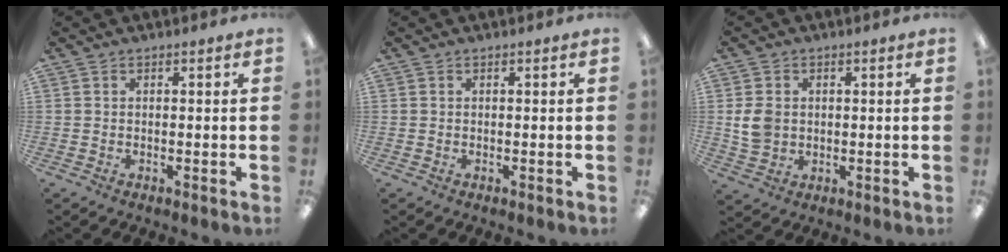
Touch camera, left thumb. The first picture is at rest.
{"total": 0.0}
{"total": 6.1, "force": [0.6, 5.0, 3.4], "torque": [-0.078, 0.002, 0.009]}